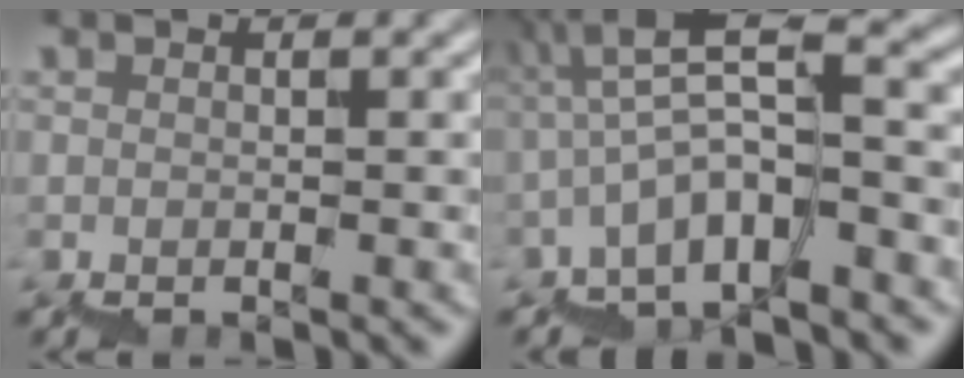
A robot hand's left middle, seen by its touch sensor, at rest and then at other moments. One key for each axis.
{"total": 7.1, "fx": -1.9, "fy": 2.0, "fz": 6.5, "tx": -0.112, "ty": 0.029, "tz": -0.036}